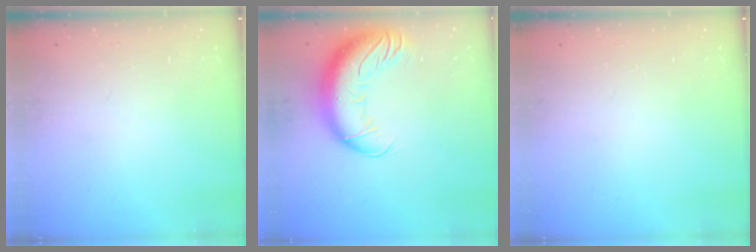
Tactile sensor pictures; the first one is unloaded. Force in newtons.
{"total": 16.7, "press": 16.2, "slide": 4.0}
{"total": 0.0}